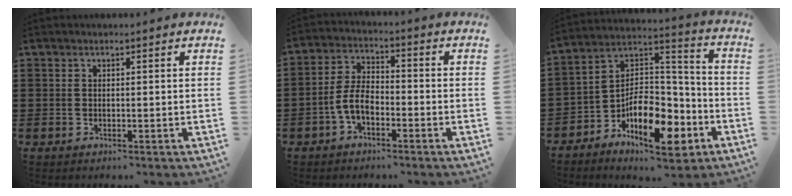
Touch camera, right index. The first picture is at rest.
{"total": 5.8, "force": [-2.5, 2.9, 4.3], "torque": [-0.110, 0.002, -0.055]}
{"total": 12.4, "force": [-6.1, 6.8, 8.4], "torque": [-0.132, 0.020, -0.109]}